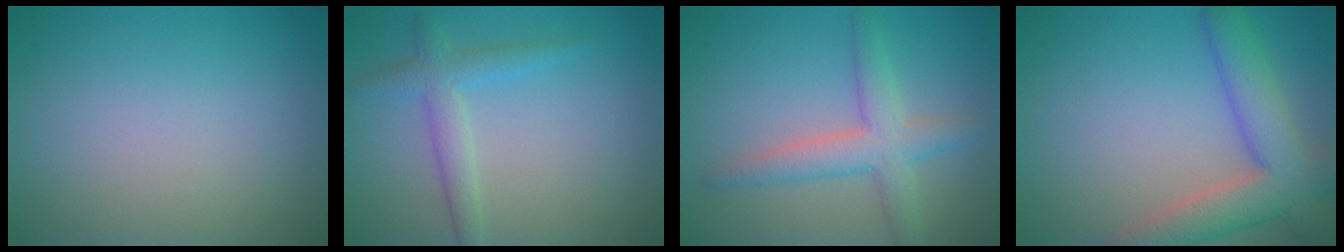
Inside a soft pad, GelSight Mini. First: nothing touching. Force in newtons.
{"total": 2.8, "press": 2.8, "slide": 0.1}
{"total": 4.1, "press": 4.1, "slide": 0.2}
{"total": 6.9, "press": 6.8, "slide": 0.5}